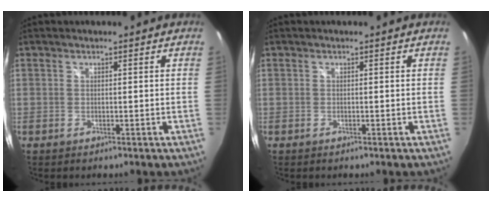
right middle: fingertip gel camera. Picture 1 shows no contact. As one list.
[{"total": 0.0}]